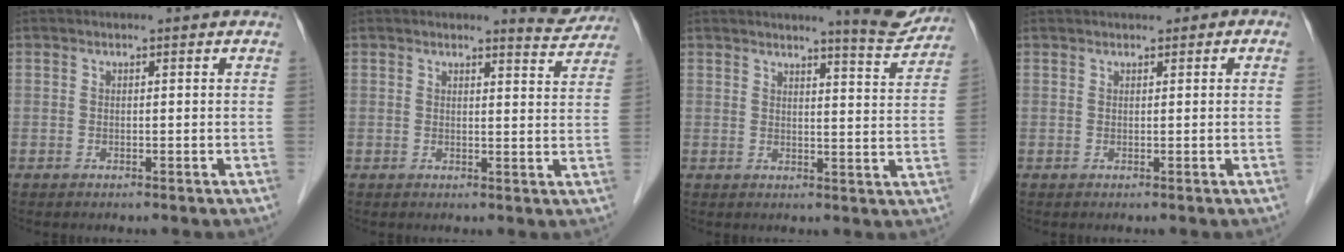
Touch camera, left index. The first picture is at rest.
{"total": 3.9, "force": [3.9, 0.5, 0.3], "torque": [-0.002, -0.023, 0.032]}
{"total": 6.9, "force": [6.4, 0.3, 2.5], "torque": [-0.031, -0.025, 0.070]}
{"total": 2.4, "force": [1.2, 1.2, 1.6], "torque": [-0.028, 0.018, 0.016]}